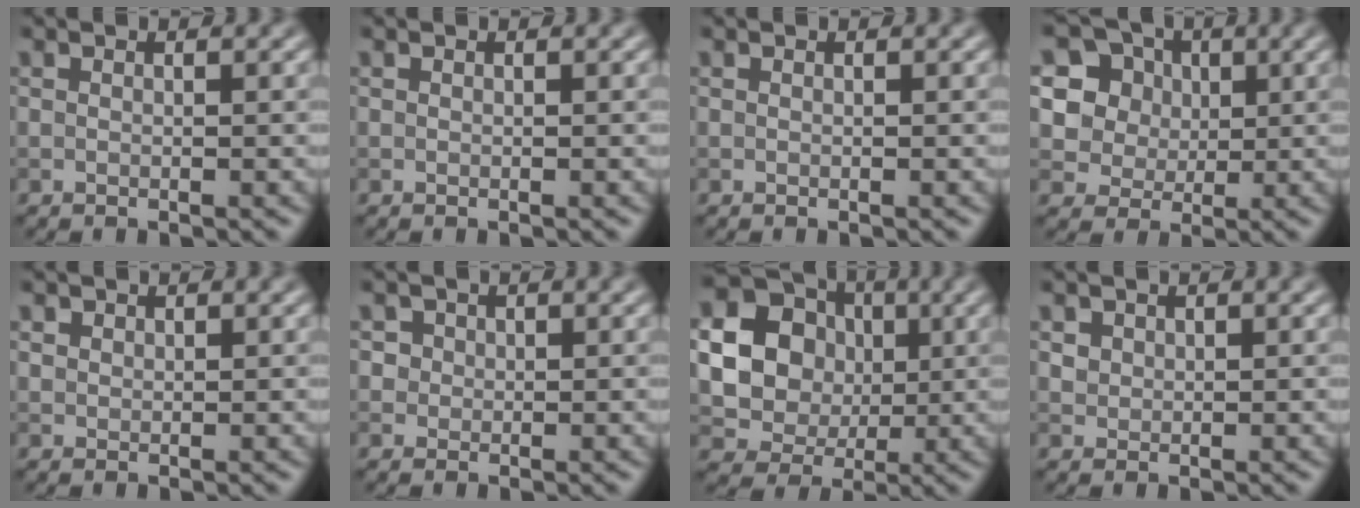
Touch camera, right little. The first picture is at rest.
{"total": 0.0}
{"total": 0.0}
{"total": 8.0, "force": [3.3, 6.6, 3.1], "torque": [-0.073, 0.013, 0.053]}
{"total": 0.8, "force": [0.6, 0.6, 0.1], "torque": [0.000, -0.001, 0.012]}
{"total": 1.9, "force": [0.8, 1.6, 0.6], "torque": [-0.003, 0.000, 0.019]}
{"total": 20.7, "force": [3.3, 19.3, 6.6], "torque": [-0.180, -0.005, 0.037]}
{"total": 1.0, "force": [0.4, 0.8, 0.2], "torque": [-0.001, -0.007, 0.014]}